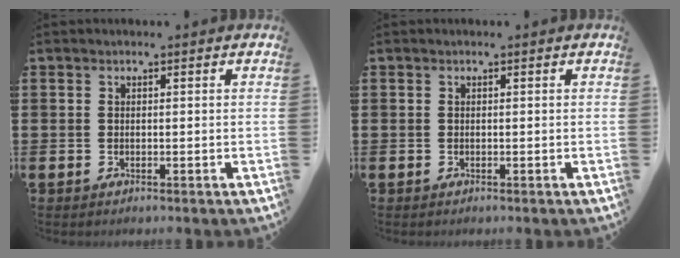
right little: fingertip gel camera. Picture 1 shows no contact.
{"total": 0.0}